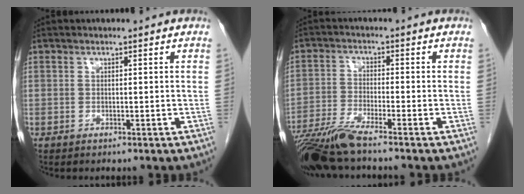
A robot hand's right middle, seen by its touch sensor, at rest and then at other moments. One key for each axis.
{"total": 7.8, "fx": -6.5, "fy": -0.8, "fz": 4.3, "tx": -0.080, "ty": -0.028, "tz": -0.123}